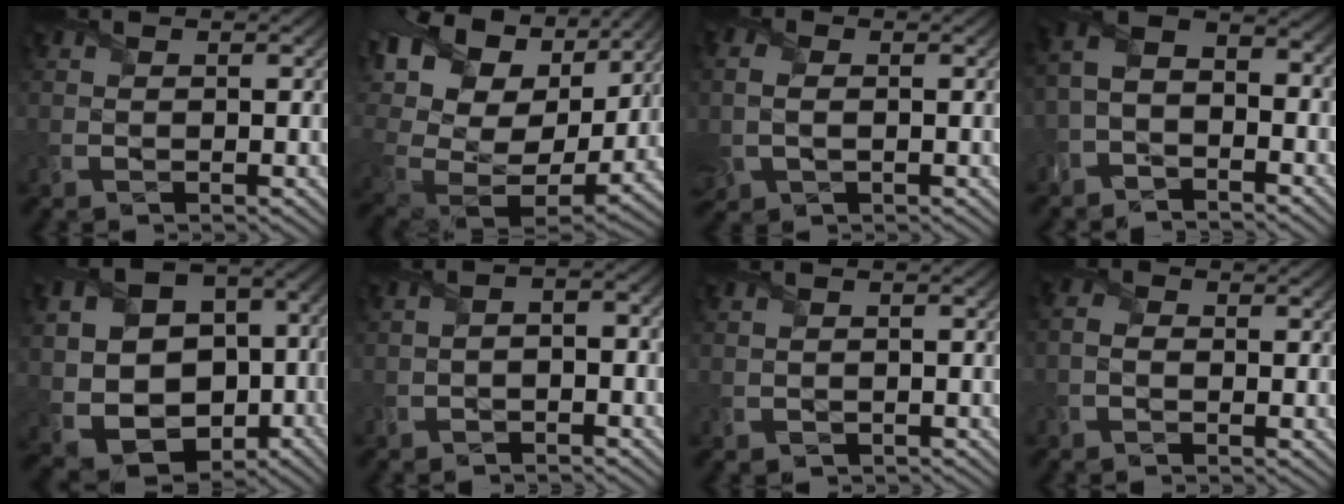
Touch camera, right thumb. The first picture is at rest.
{"total": 18.2, "force": [6.2, 11.4, 12.7], "torque": [-0.253, 0.016, 0.125]}
{"total": 4.8, "force": [-0.3, 3.5, 3.3], "torque": [-0.111, 0.004, 0.002]}
{"total": 5.7, "force": [-3.3, 2.9, 3.7], "torque": [-0.083, 0.003, -0.080]}
{"total": 16.1, "force": [-2.6, 12.5, 9.7], "torque": [-0.207, -0.034, -0.010]}
{"total": 2.7, "force": [-1.9, 0.8, 1.8], "torque": [-0.038, 0.000, -0.039]}
{"total": 0.8, "force": [-0.8, 0.3, -0.1], "torque": [0.002, -0.002, -0.015]}
{"total": 1.8, "force": [-1.0, 1.0, 1.1], "torque": [-0.033, 0.003, -0.020]}